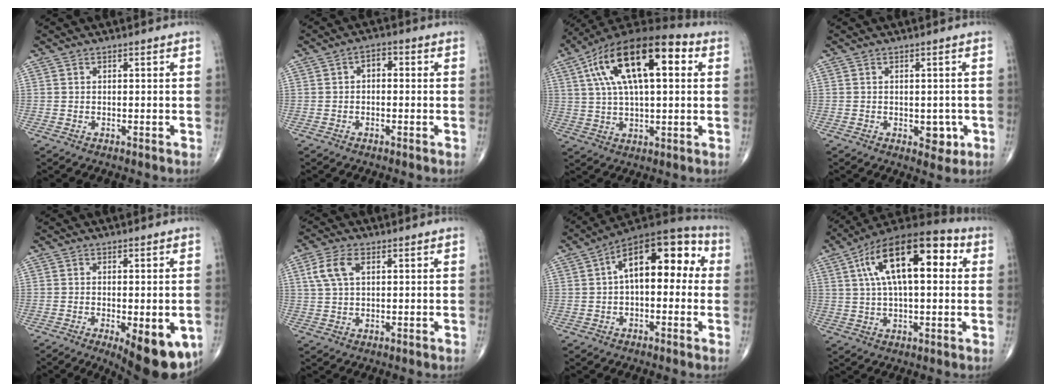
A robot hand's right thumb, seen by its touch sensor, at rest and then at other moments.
{"total": 2.9, "force": [0.1, 1.8, 2.2], "torque": [-0.020, 0.012, -0.009]}
{"total": 21.6, "force": [6.6, 9.2, 18.3], "torque": [-0.319, 0.022, 0.104]}
{"total": 3.6, "force": [-1.0, 2.4, 2.6], "torque": [-0.005, 0.001, -0.009]}
{"total": 12.8, "force": [-5.0, 4.9, 10.8], "torque": [-0.113, -0.008, -0.057]}
{"total": 5.7, "force": [1.9, 3.0, 4.4], "torque": [-0.101, 0.009, 0.039]}
{"total": 16.5, "force": [2.4, 8.5, 13.9], "torque": [-0.175, 0.046, 0.026]}
{"total": 20.0, "force": [5.4, 8.8, 17.1], "torque": [-0.271, 0.028, 0.079]}